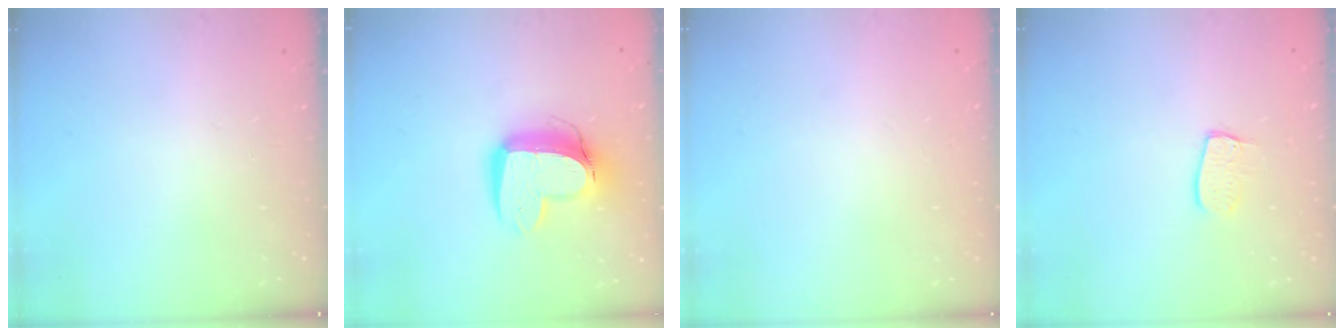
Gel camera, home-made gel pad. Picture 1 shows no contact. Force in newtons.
{"total": 13.6, "press": 13.5, "slide": 1.4}
{"total": 0.5, "press": 0.5, "slide": 0.1}
{"total": 6.9, "press": 6.9, "slide": 0.2}